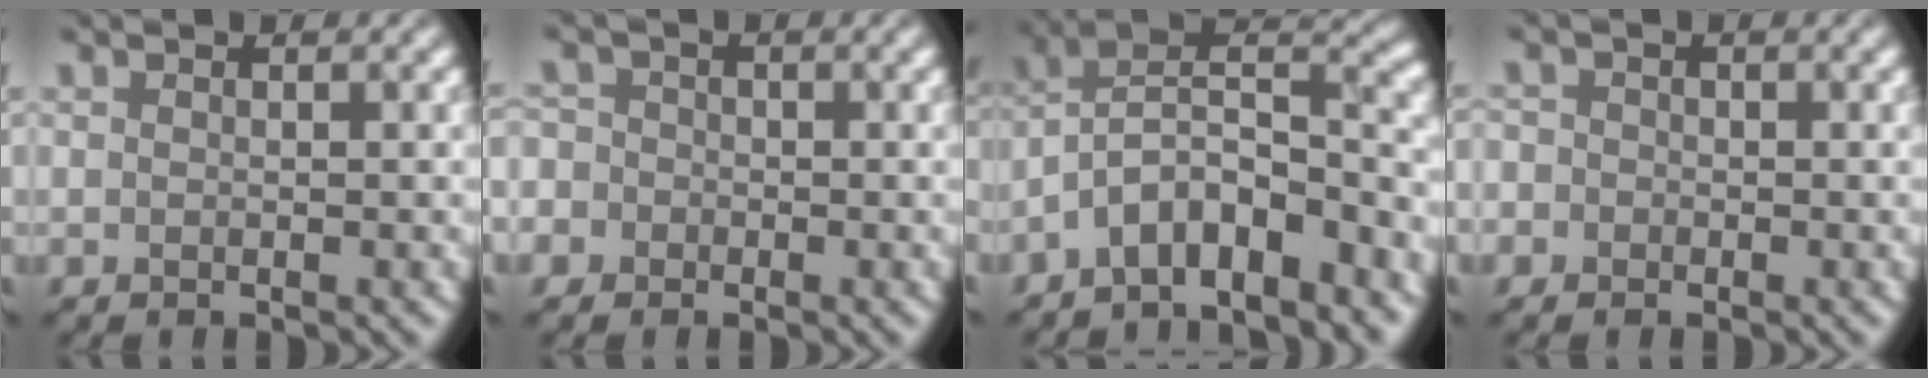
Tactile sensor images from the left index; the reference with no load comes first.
{"total": 4.1, "force": [-1.2, 3.7, 1.0], "torque": [-0.008, 0.017, -0.057]}
{"total": 8.5, "force": [-5.1, 3.2, 6.0], "torque": [-0.092, 0.015, -0.101]}
{"total": 2.0, "force": [-0.2, 1.9, 0.5], "torque": [0.008, 0.009, -0.027]}